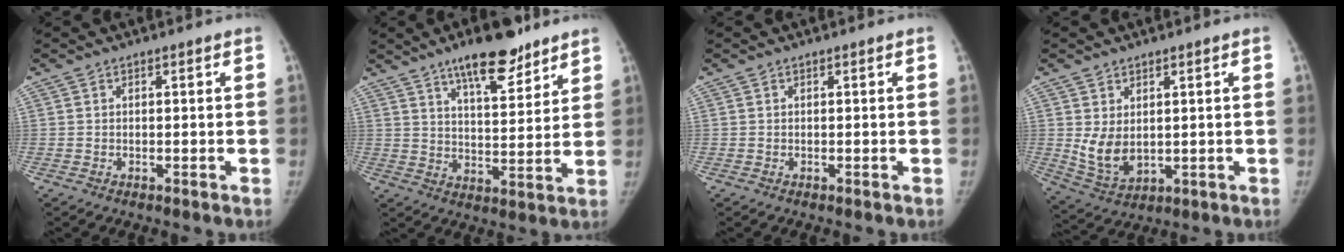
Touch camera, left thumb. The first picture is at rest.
{"total": 13.2, "force": [9.2, 4.4, 8.4], "torque": [-0.099, -0.053, 0.146]}
{"total": 0.0}
{"total": 6.7, "force": [1.2, 4.4, 4.9], "torque": [-0.081, -0.020, 0.043]}